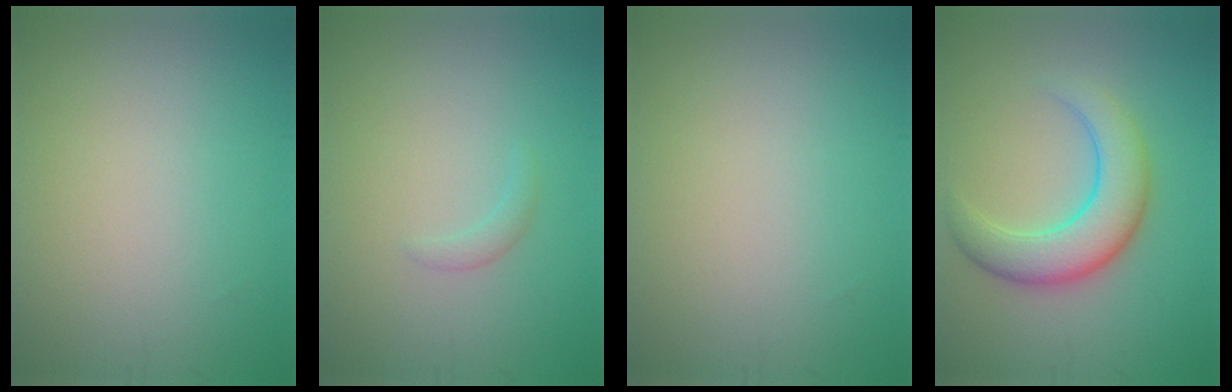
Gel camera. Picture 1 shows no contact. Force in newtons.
{"total": 0.9, "press": 0.9, "slide": 0.2}
{"total": 0.0}
{"total": 5.7, "press": 5.7, "slide": 0.1}